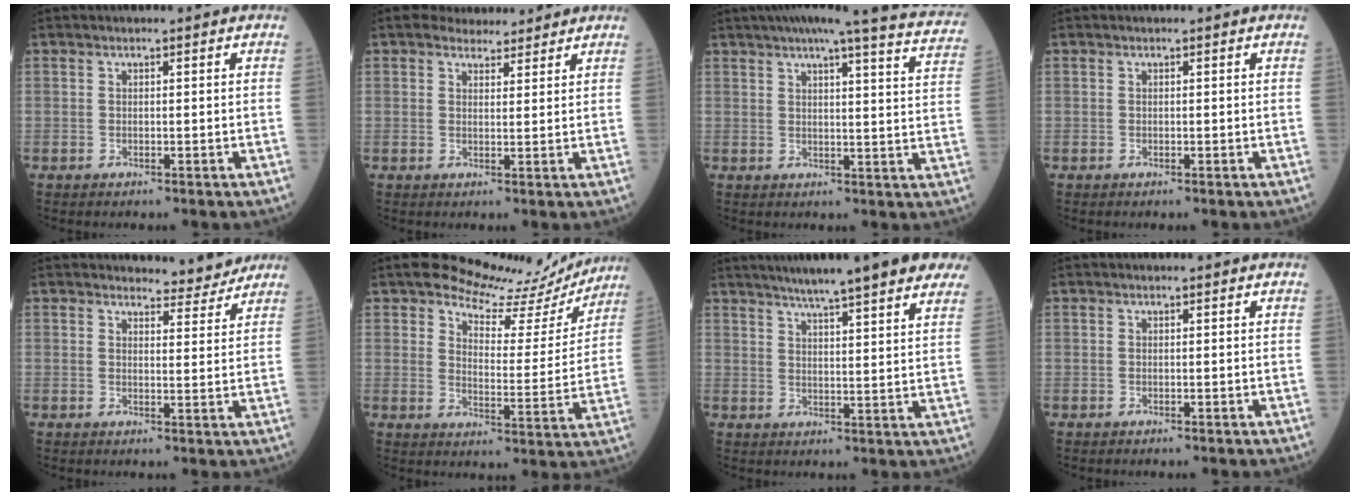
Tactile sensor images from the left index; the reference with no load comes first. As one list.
[{"total": 4.7, "force": [4.2, 1.9, 0.8], "torque": [-0.005, 0.011, 0.057]}, {"total": 21.7, "force": [19.4, 1.1, 9.8], "torque": [-0.126, -0.038, 0.215]}, {"total": 0.0}, {"total": 4.4, "force": [4.4, 0.4, -0.2], "torque": [0.000, -0.010, 0.048]}, {"total": 12.8, "force": [12.3, 3.4, 1.6], "torque": [-0.017, -0.021, 0.150]}, {"total": 19.2, "force": [15.3, 1.5, 11.4], "torque": [-0.161, 0.022, 0.190]}, {"total": 0.0}]